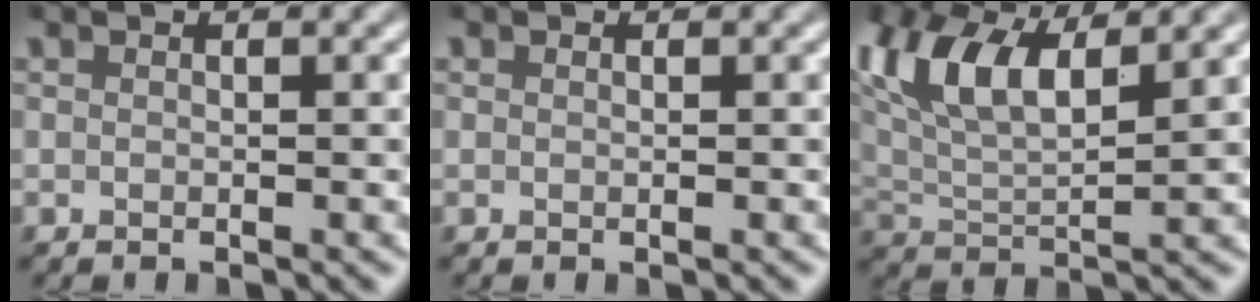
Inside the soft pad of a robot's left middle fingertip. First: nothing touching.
{"total": 0.0}
{"total": 8.8, "force": [4.7, 3.7, 6.5], "torque": [-0.135, 0.020, 0.084]}